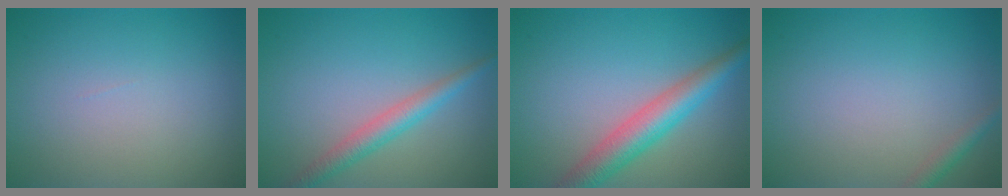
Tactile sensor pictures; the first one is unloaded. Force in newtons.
{"total": 2.7, "press": 2.7, "slide": 0.0}
{"total": 4.9, "press": 4.9, "slide": 0.1}
{"total": 1.3, "press": 1.3, "slide": 0.1}